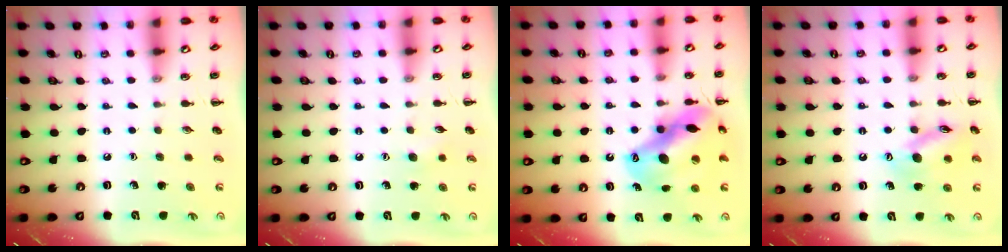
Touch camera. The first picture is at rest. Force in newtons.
{"total": 4.8, "press": 4.7, "slide": 1.2}
{"total": 16.7, "press": 16.0, "slide": 4.6}
{"total": 12.5, "press": 12.3, "slide": 2.0}